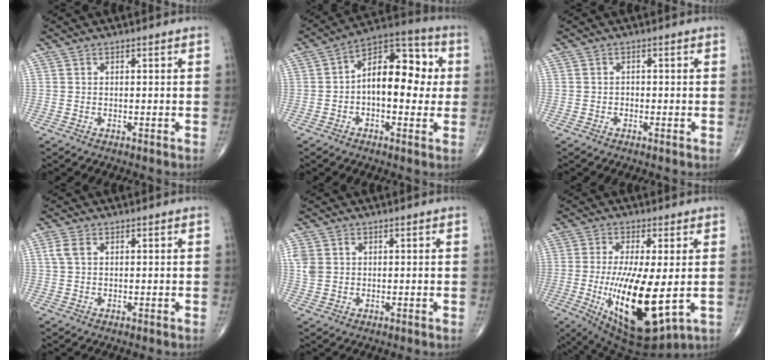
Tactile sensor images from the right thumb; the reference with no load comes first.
{"total": 14.8, "force": [0.6, 8.3, 12.2], "torque": [-0.147, 0.036, -0.004]}
{"total": 0.7, "force": [-0.4, 0.6, 0.2], "torque": [0.001, 0.003, -0.011]}
{"total": 2.5, "force": [0.8, 1.6, 1.8], "torque": [-0.048, 0.009, 0.018]}
{"total": 4.1, "force": [1.0, 3.3, 2.3], "torque": [-0.052, 0.006, 0.025]}
{"total": 17.5, "force": [-2.4, 5.8, 16.4], "torque": [-0.305, -0.031, -0.019]}